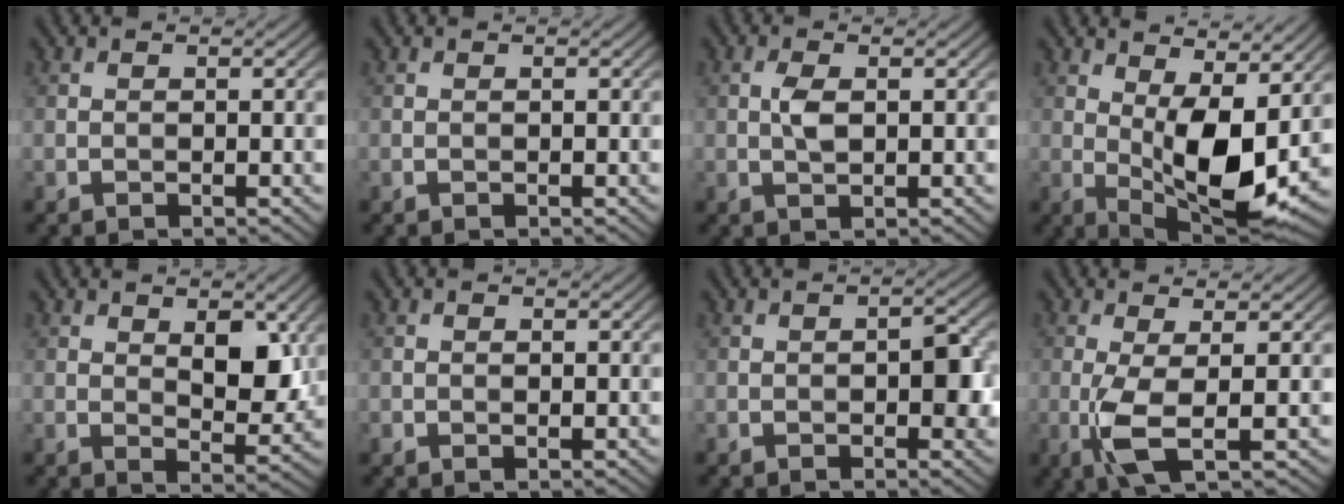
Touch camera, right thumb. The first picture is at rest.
{"total": 0.0}
{"total": 2.2, "force": [0.3, 1.0, 1.9], "torque": [-0.044, 0.004, 0.004]}
{"total": 11.5, "force": [1.8, 4.8, 10.3], "torque": [-0.180, -0.010, 0.033]}
{"total": 6.2, "force": [1.9, 3.2, 5.0], "torque": [-0.076, -0.009, 0.036]}
{"total": 0.7, "force": [-0.1, 0.5, 0.4], "torque": [-0.006, -0.002, -0.003]}
{"total": 3.4, "force": [-0.5, 1.6, 3.0], "torque": [-0.036, 0.002, -0.006]}
{"total": 4.7, "force": [-0.7, 0.9, 4.6], "torque": [-0.107, -0.001, -0.018]}